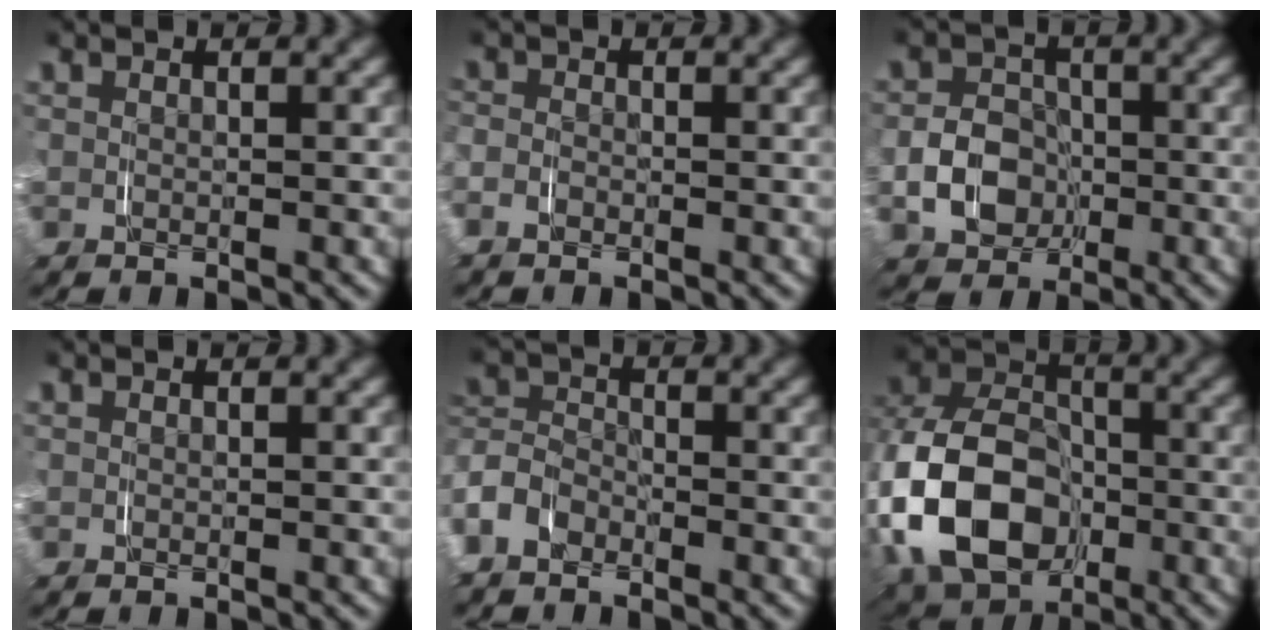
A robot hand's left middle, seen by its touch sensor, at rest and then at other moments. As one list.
[{"total": 1.2, "force": [-1.0, 0.6, 0.2], "torque": [-0.015, -0.007, -0.022]}, {"total": 5.0, "force": [-1.6, 4.4, 1.9], "torque": [-0.031, -0.007, -0.030]}, {"total": 0.0}, {"total": 3.8, "force": [-2.4, 2.8, 1.1], "torque": [-0.040, -0.008, -0.049]}, {"total": 13.2, "force": [-2.5, 10.0, 8.2], "torque": [-0.185, -0.034, -0.037]}]